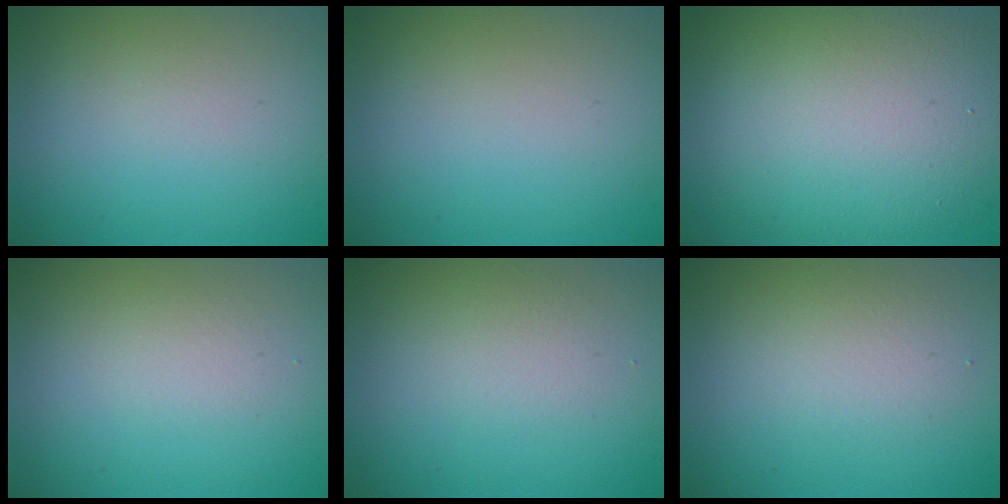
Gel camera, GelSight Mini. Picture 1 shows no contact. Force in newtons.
{"total": 0.0}
{"total": 11.5, "press": 11.4, "slide": 0.7}
{"total": 1.1, "press": 1.1, "slide": 0.1}
{"total": 1.4, "press": 1.4, "slide": 0.0}
{"total": 2.3, "press": 2.3, "slide": 0.2}